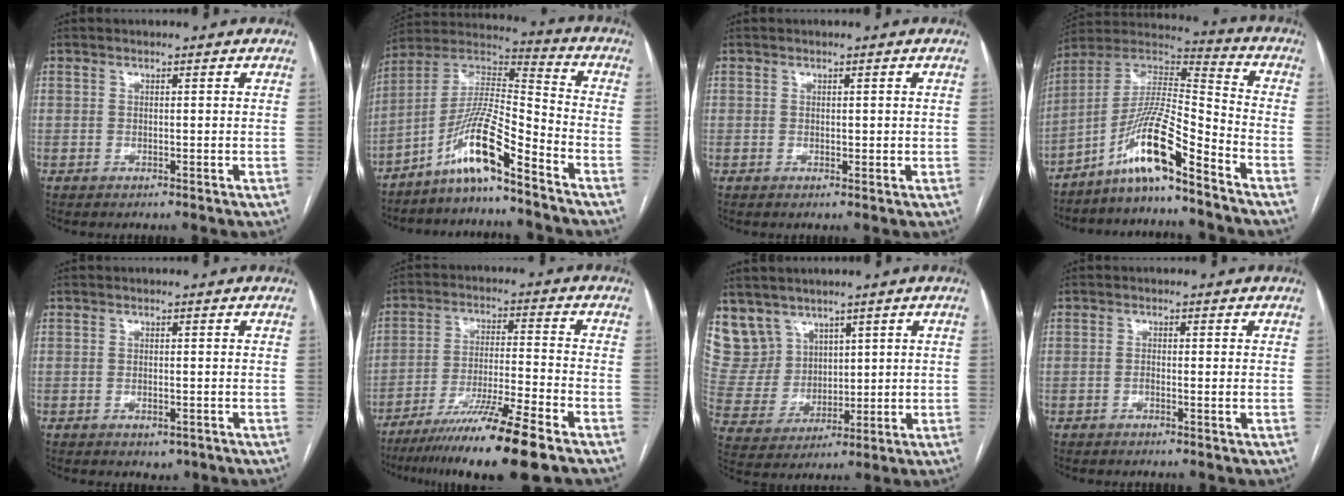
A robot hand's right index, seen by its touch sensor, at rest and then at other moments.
{"total": 11.9, "force": [-8.2, 0.4, 8.7], "torque": [-0.172, 0.013, -0.155]}
{"total": 1.0, "force": [0.1, 0.7, 0.7], "torque": [-0.007, -0.001, 0.002]}
{"total": 12.8, "force": [-8.9, 0.2, 9.2], "torque": [-0.178, 0.013, -0.165]}
{"total": 2.1, "force": [-1.2, 1.2, 1.3], "torque": [-0.017, -0.001, -0.006]}
{"total": 14.3, "force": [-10.3, -0.9, 9.9], "torque": [-0.176, -0.036, -0.176]}
{"total": 9.3, "force": [6.4, 6.7, 0.7], "torque": [-0.026, 0.026, 0.147]}
{"total": 1.1, "force": [-0.4, 0.1, 1.0], "torque": [-0.018, 0.002, -0.008]}